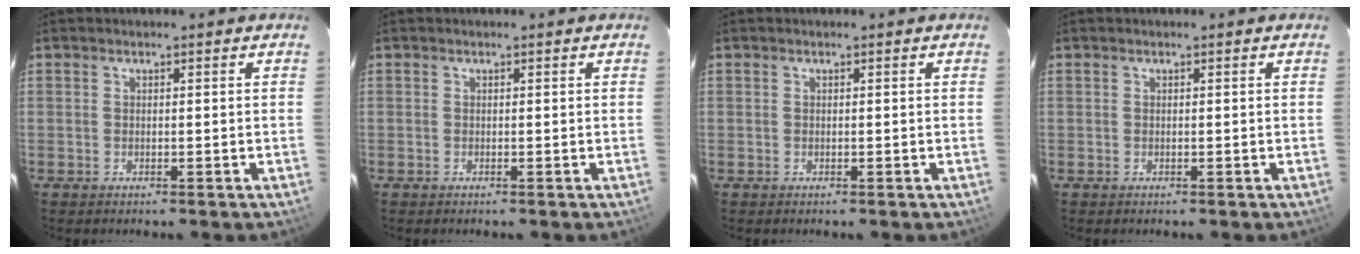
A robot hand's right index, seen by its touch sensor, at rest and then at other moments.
{"total": 0.0}
{"total": 0.0}
{"total": 0.0}